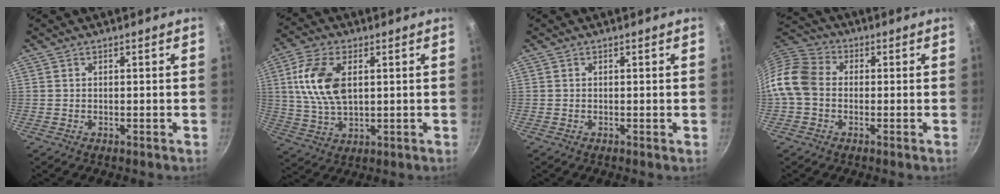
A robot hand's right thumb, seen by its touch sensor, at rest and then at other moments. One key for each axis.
{"total": 12.0, "fx": 2.7, "fy": 6.7, "fz": 9.7, "tx": -0.183, "ty": -0.001, "tz": 0.051}
{"total": 0.0}
{"total": 9.4, "fx": -0.9, "fy": 7.4, "fz": 5.8, "tx": -0.095, "ty": 0.021, "tz": -0.043}